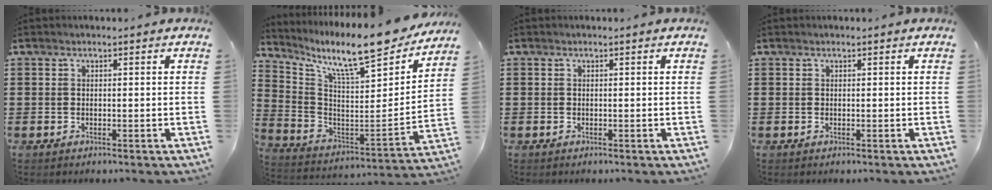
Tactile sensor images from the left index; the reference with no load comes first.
{"total": 12.2, "force": [10.2, 1.5, 6.6], "torque": [-0.127, -0.088, 0.163]}
{"total": 0.0}
{"total": 0.0}